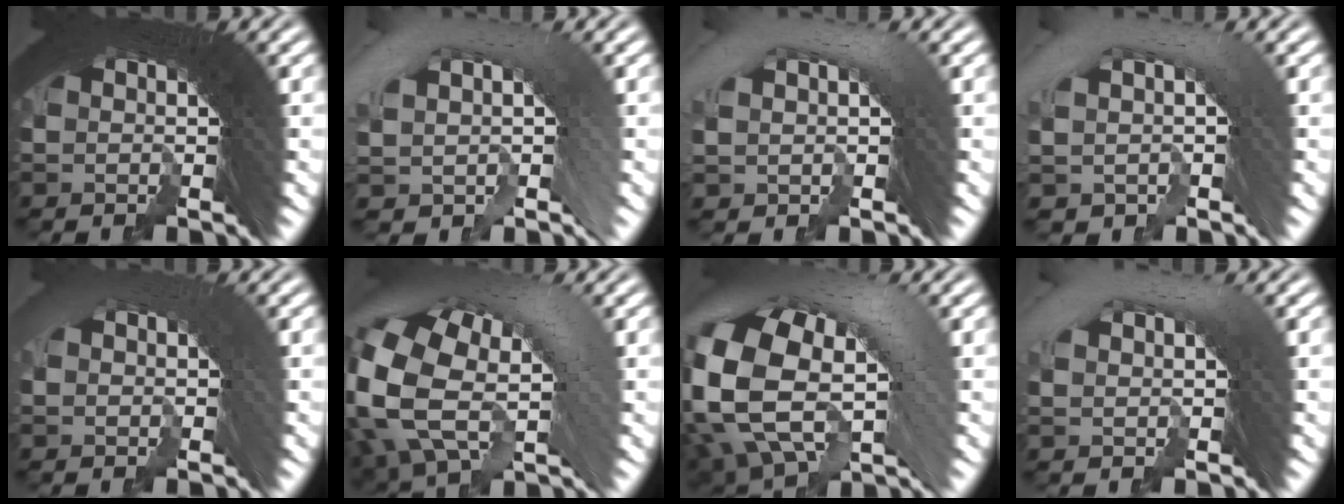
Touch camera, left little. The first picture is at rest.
{"total": 2.8, "force": [0.6, 1.3, 2.4], "torque": [-0.041, 0.023, 0.016]}
{"total": 2.3, "force": [0.9, 1.0, 1.8], "torque": [-0.030, 0.034, 0.013]}
{"total": 2.5, "force": [0.1, 1.3, 2.1], "torque": [-0.040, 0.022, 0.006]}
{"total": 0.6, "force": [-0.6, 0.1, 0.0], "torque": [0.019, 0.015, -0.012]}
{"total": 10.0, "force": [0.6, 7.0, 7.0], "torque": [-0.150, -0.006, 0.012]}
{"total": 11.4, "force": [0.4, 8.0, 8.2], "torque": [-0.163, -0.009, 0.014]}
{"total": 2.3, "force": [1.2, 0.7, 1.8], "torque": [-0.020, 0.034, 0.015]}